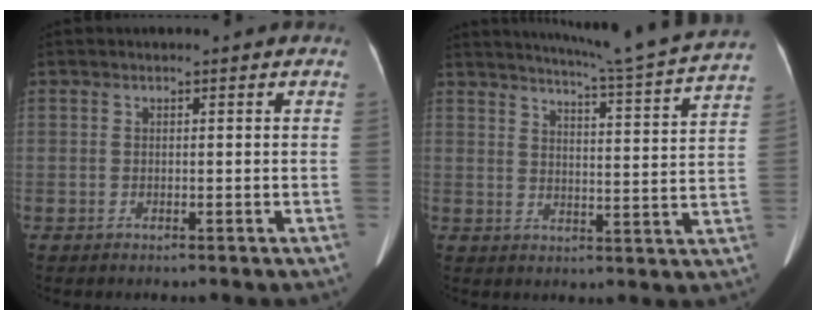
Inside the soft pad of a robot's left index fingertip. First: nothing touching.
{"total": 18.0, "force": [16.4, -2.2, 6.9], "torque": [-0.118, -0.057, 0.202]}